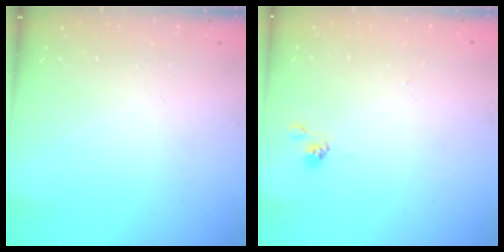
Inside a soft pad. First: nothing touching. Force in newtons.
{"total": 2.4, "press": 2.4, "slide": 0.2}